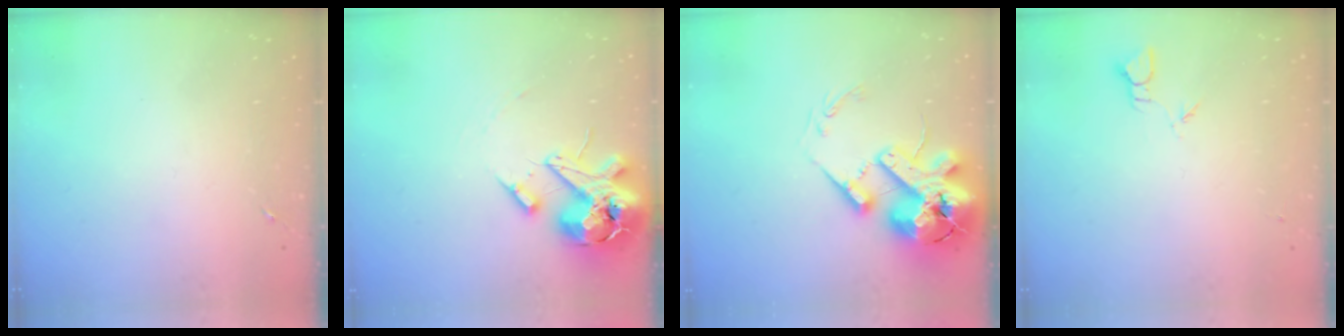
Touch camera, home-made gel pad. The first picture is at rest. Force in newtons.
{"total": 16.2, "press": 16.0, "slide": 2.7}
{"total": 20.9, "press": 20.6, "slide": 3.4}
{"total": 2.4, "press": 2.4, "slide": 0.2}